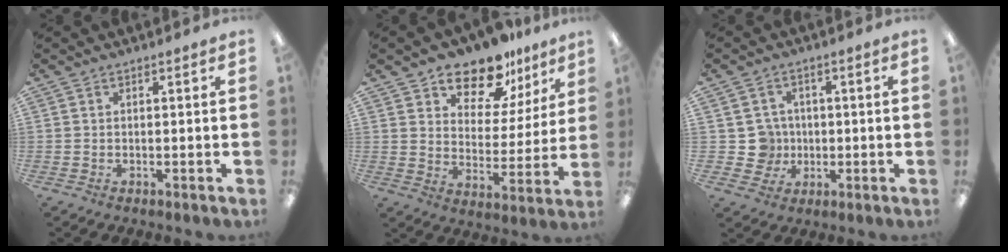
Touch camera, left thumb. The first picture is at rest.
{"total": 13.4, "force": [11.1, 6.3, 4.0], "torque": [-0.066, -0.086, 0.204]}
{"total": 6.6, "force": [0.0, 6.6, 0.9], "torque": [-0.012, 0.005, 0.007]}